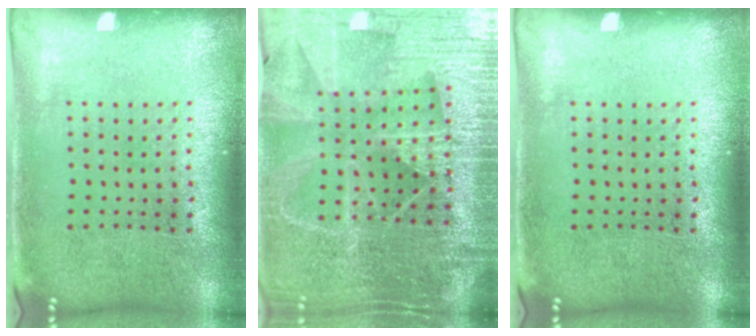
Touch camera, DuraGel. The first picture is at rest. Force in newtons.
{"total": 5.3, "press": 4.8, "slide": 2.3}
{"total": 0.0}